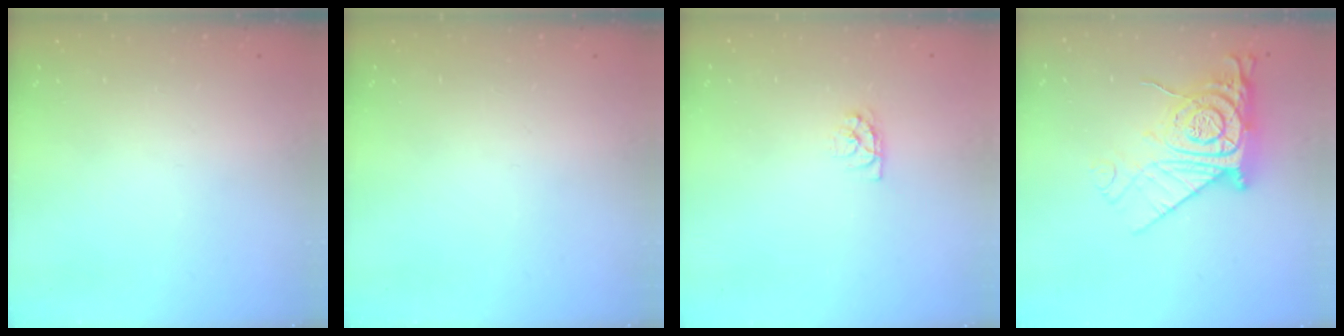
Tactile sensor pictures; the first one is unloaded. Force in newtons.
{"total": 0.0}
{"total": 3.9, "press": 3.9, "slide": 0.3}
{"total": 16.0, "press": 15.9, "slide": 1.4}